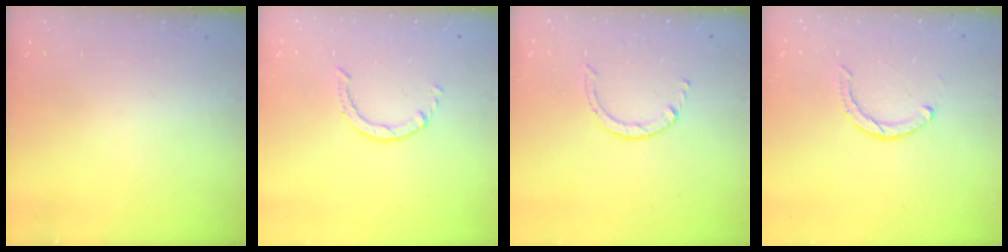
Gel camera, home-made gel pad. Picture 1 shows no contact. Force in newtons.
{"total": 0.6, "press": 0.6, "slide": 0.1}
{"total": 2.5, "press": 2.4, "slide": 0.3}
{"total": 4.1, "press": 4.1, "slide": 0.4}